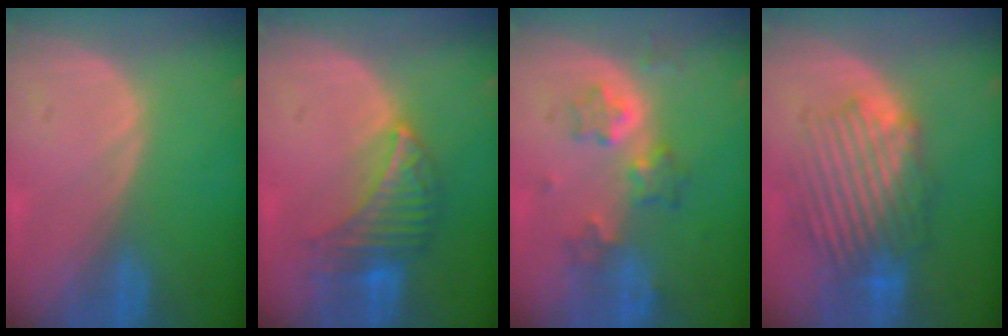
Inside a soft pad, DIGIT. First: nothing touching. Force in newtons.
{"total": 6.8, "press": 6.7, "slide": 1.4}
{"total": 5.6, "press": 5.6, "slide": 0.4}
{"total": 9.0, "press": 8.6, "slide": 2.6}